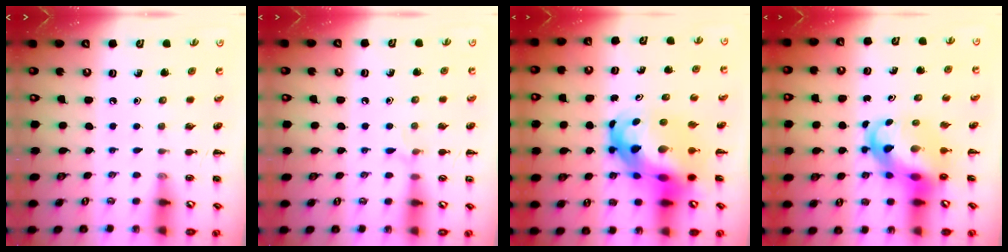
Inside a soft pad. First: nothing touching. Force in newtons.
{"total": 4.5, "press": 4.2, "slide": 1.5}
{"total": 14.5, "press": 14.0, "slide": 3.9}
{"total": 9.1, "press": 8.7, "slide": 2.6}